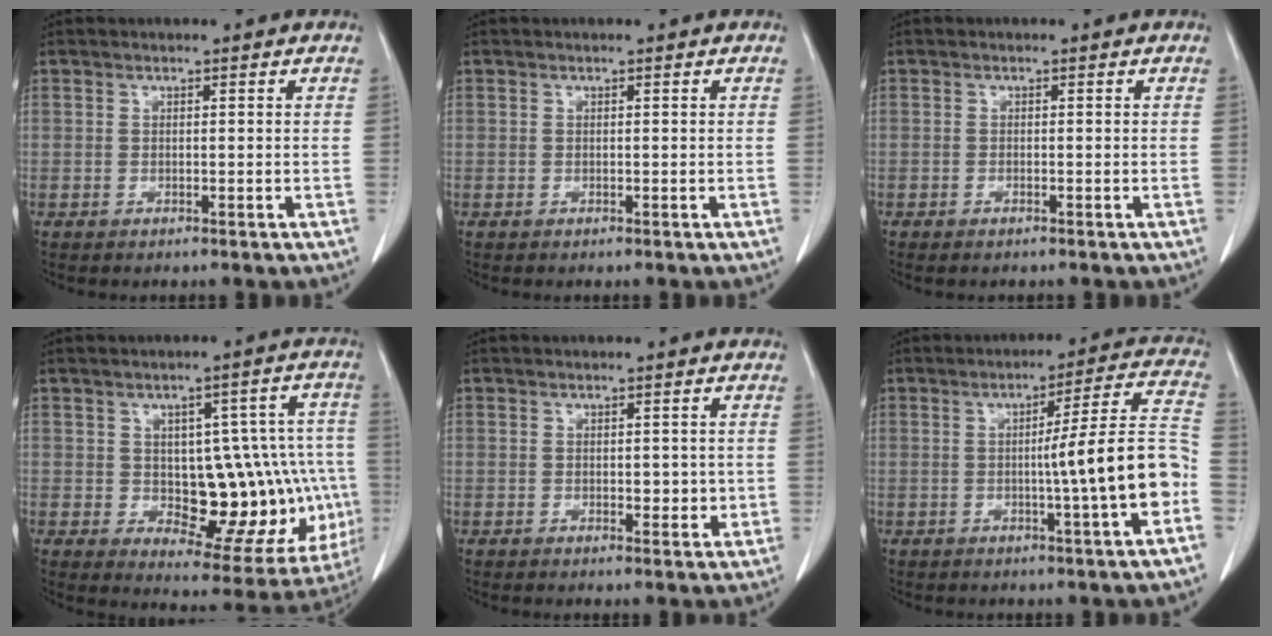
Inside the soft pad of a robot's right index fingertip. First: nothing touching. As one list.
[{"total": 0.0}, {"total": 0.6, "force": [-0.5, 0.2, 0.4], "torque": [-0.011, -0.001, -0.003]}, {"total": 17.5, "force": [-2.1, 8.1, 15.4], "torque": [-0.151, 0.032, -0.001]}, {"total": 2.6, "force": [-0.1, 1.6, 2.0], "torque": [-0.020, -0.001, 0.003]}, {"total": 12.6, "force": [-2.9, -1.1, 12.2], "torque": [-0.169, 0.012, -0.044]}]